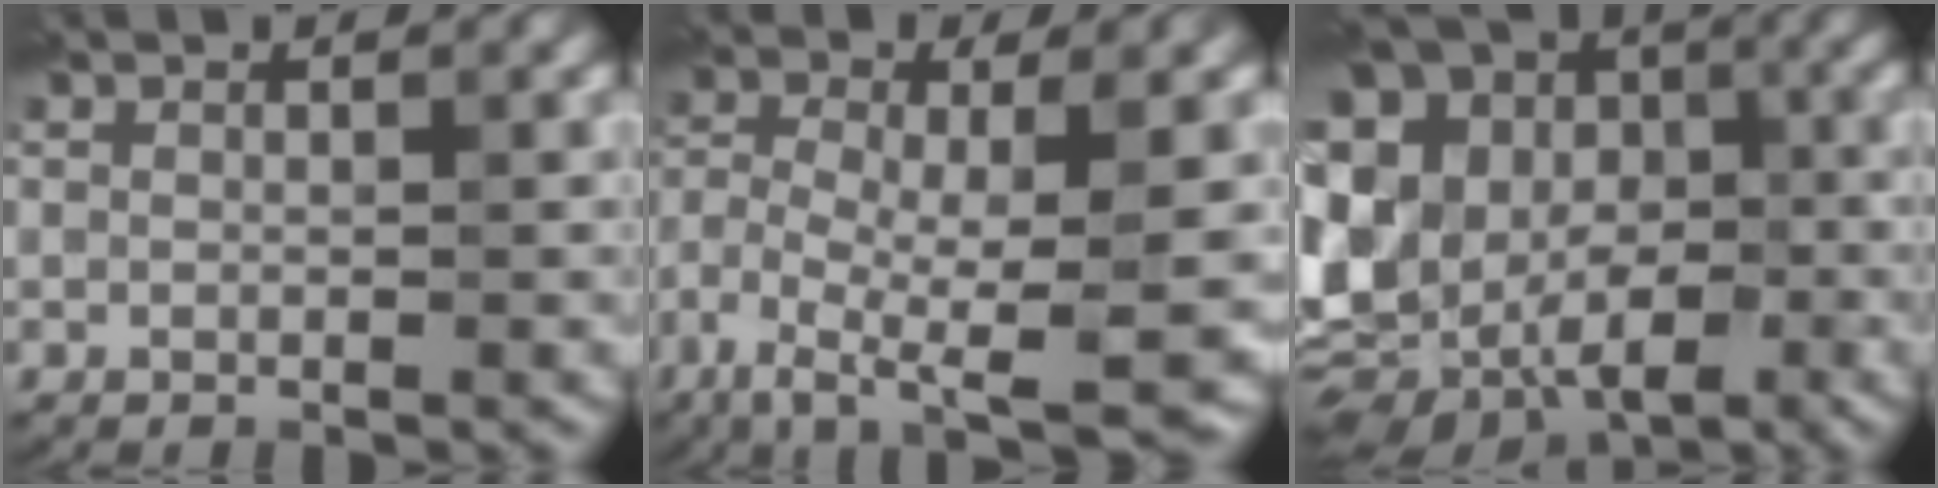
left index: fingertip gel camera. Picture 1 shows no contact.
{"total": 10.8, "force": [-5.2, 3.0, 9.0], "torque": [-0.160, -0.013, -0.093]}
{"total": 20.5, "force": [-1.2, 17.5, 10.5], "torque": [-0.244, 0.010, -0.041]}